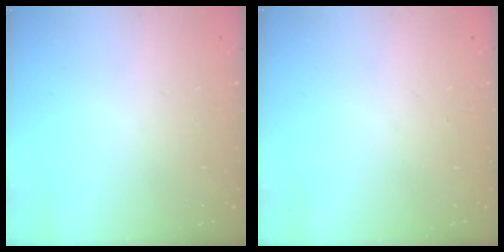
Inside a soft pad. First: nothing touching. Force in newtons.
{"total": 0.0}